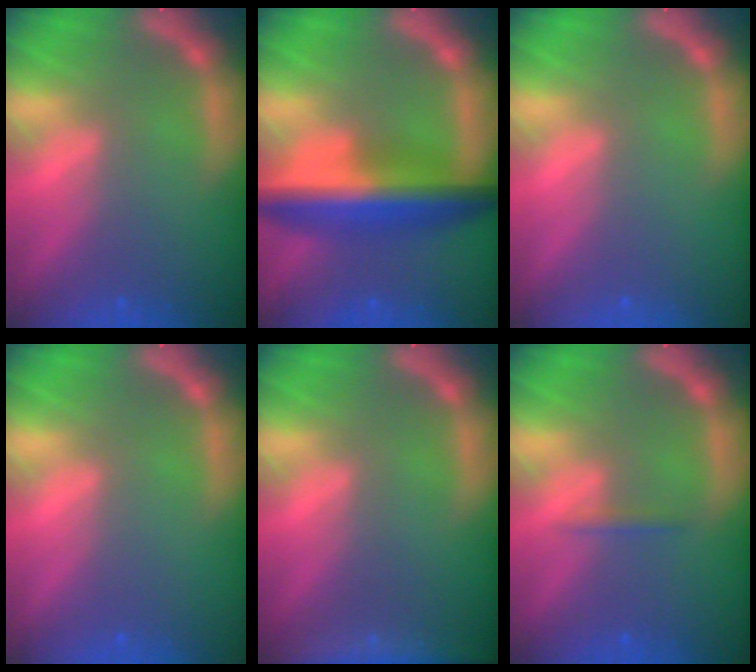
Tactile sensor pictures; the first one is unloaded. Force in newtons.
{"total": 8.5}
{"total": 0.0}
{"total": 0.0}
{"total": 7.4}
{"total": 0.9}